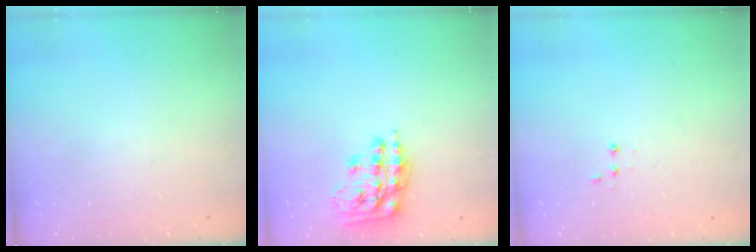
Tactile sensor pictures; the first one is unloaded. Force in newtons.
{"total": 16.3, "press": 16.2, "slide": 1.1}
{"total": 2.8, "press": 2.7, "slide": 0.7}